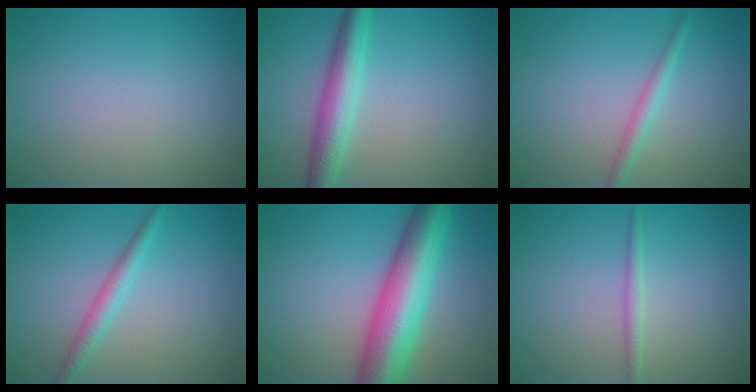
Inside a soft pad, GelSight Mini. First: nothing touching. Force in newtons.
{"total": 4.4, "press": 4.4, "slide": 0.0}
{"total": 1.7, "press": 1.7, "slide": 0.0}
{"total": 2.2, "press": 2.2, "slide": 0.1}
{"total": 10.0, "press": 10.0, "slide": 0.2}
{"total": 1.3, "press": 1.3, "slide": 0.1}